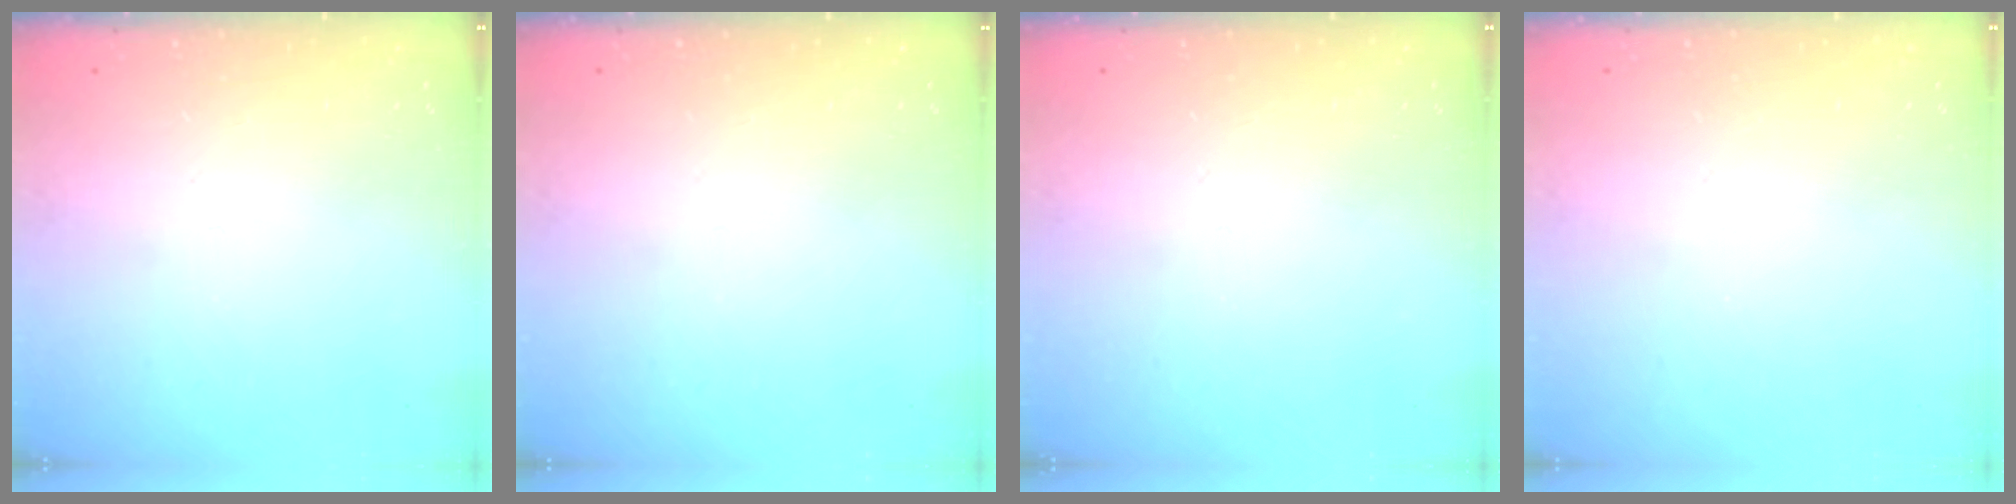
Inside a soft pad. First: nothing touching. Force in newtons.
{"total": 0.0}
{"total": 0.0}
{"total": 0.0}